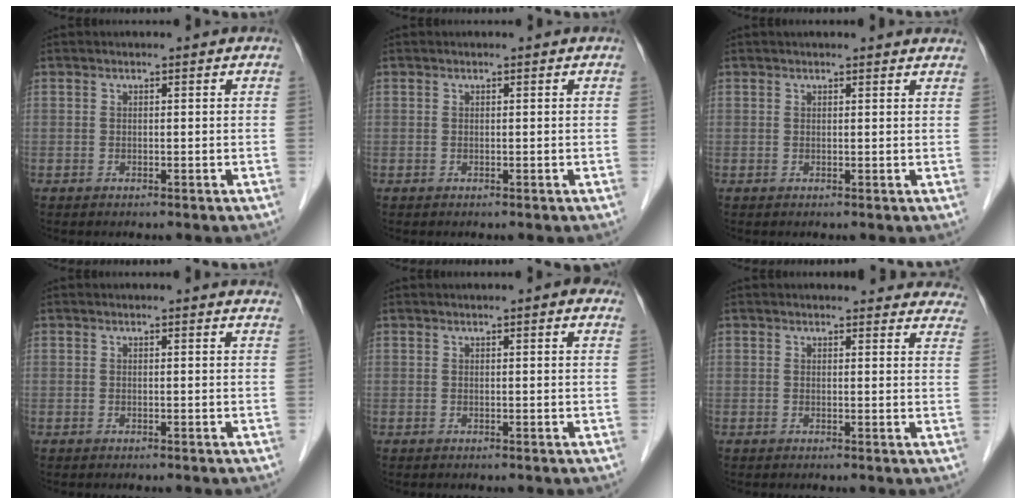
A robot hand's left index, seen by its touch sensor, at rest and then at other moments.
{"total": 0.0}
{"total": 6.5, "force": [6.1, 1.0, 2.1], "torque": [-0.021, 0.020, 0.057]}
{"total": 3.4, "force": [3.3, 0.2, 0.7], "torque": [-0.011, -0.004, 0.019]}
{"total": 2.7, "force": [2.1, 0.3, 1.7], "torque": [-0.019, 0.012, 0.020]}
{"total": 16.1, "force": [15.2, 3.4, 3.7], "torque": [-0.010, -0.034, 0.148]}